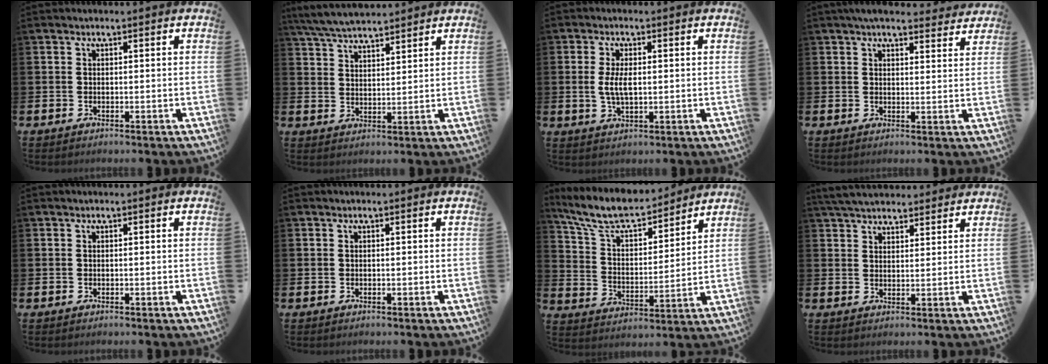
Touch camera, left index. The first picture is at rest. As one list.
[{"total": 5.8, "force": [5.5, 0.7, 1.4], "torque": [-0.045, -0.022, 0.101]}, {"total": 3.8, "force": [0.3, 1.7, 3.4], "torque": [-0.060, 0.003, 0.002]}, {"total": 4.7, "force": [4.3, 1.1, 1.3], "torque": [-0.020, -0.019, 0.077]}, {"total": 0.0}, {"total": 0.0}, {"total": 9.1, "force": [8.3, 2.1, 3.1], "torque": [-0.098, -0.050, 0.147]}, {"total": 4.8, "force": [4.5, 1.2, 1.0], "torque": [-0.034, -0.012, 0.085]}]